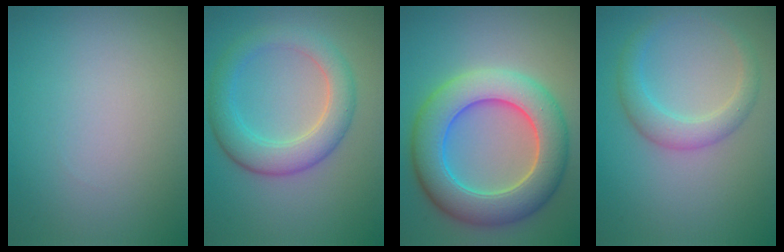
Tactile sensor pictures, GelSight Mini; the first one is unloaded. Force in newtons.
{"total": 4.8, "press": 4.8, "slide": 0.1}
{"total": 9.2, "press": 9.2, "slide": 0.5}
{"total": 2.8, "press": 2.8, "slide": 0.1}